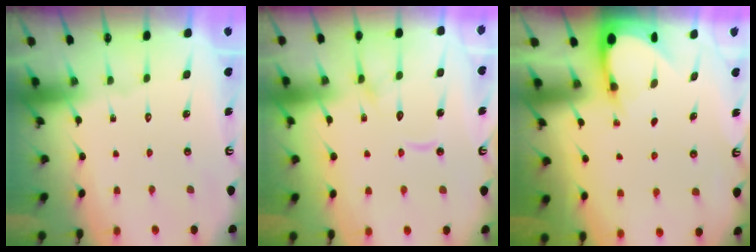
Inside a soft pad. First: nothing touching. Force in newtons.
{"total": 12.0, "press": 11.9, "slide": 1.2}
{"total": 3.5, "press": 3.5, "slide": 0.2}